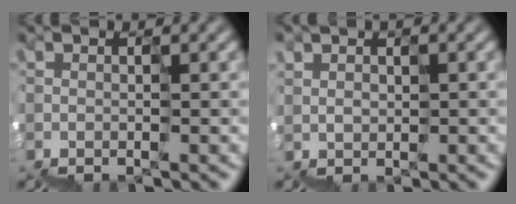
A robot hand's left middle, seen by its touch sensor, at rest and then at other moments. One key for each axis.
{"total": 1.0, "fx": 0.7, "fy": 0.7, "fz": 0.0, "tx": 0.013, "ty": 0.009, "tz": 0.020}